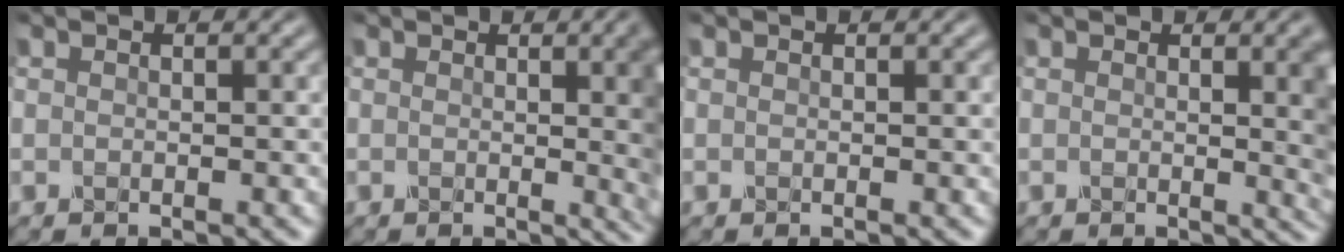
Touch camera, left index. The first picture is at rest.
{"total": 6.6, "force": [0.7, 2.2, 6.2], "torque": [-0.040, 0.002, 0.007]}
{"total": 0.0}
{"total": 4.6, "force": [0.6, 1.5, 4.3], "torque": [-0.031, 0.001, 0.008]}